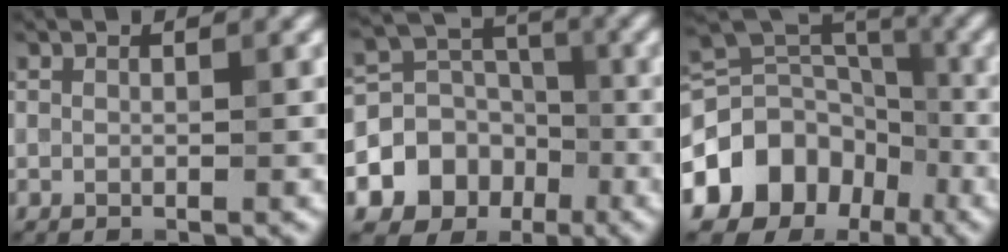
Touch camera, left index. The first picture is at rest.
{"total": 8.5, "force": [-3.4, 7.3, 2.8], "torque": [-0.035, 0.003, -0.086]}
{"total": 12.2, "force": [-5.6, 9.9, 4.5], "torque": [-0.103, 0.001, -0.103]}